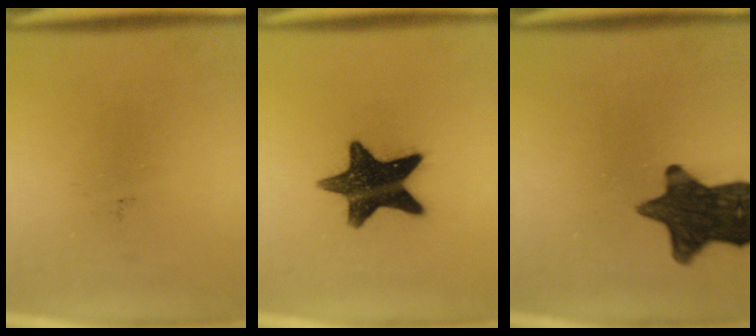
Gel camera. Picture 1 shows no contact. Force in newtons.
{"total": 15.1}
{"total": 14.3}